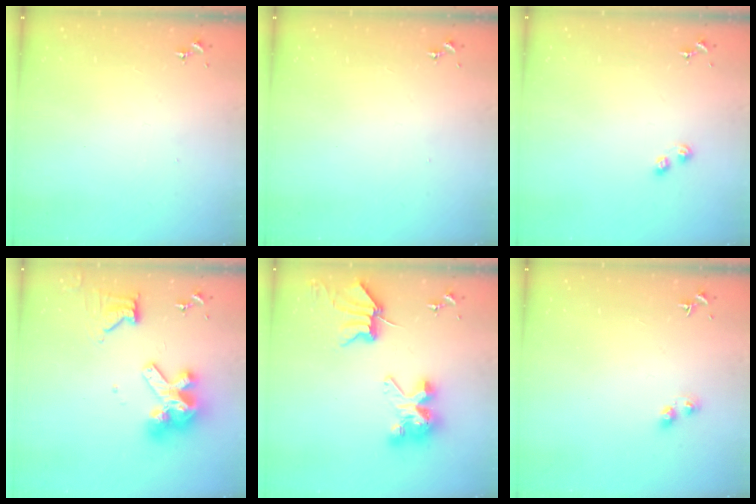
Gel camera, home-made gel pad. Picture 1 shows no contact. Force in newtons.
{"total": 0.0}
{"total": 3.9, "press": 3.8, "slide": 0.6}
{"total": 15.0, "press": 14.8, "slide": 1.9}
{"total": 9.0, "press": 9.0, "slide": 1.0}
{"total": 4.1, "press": 4.1, "slide": 0.3}